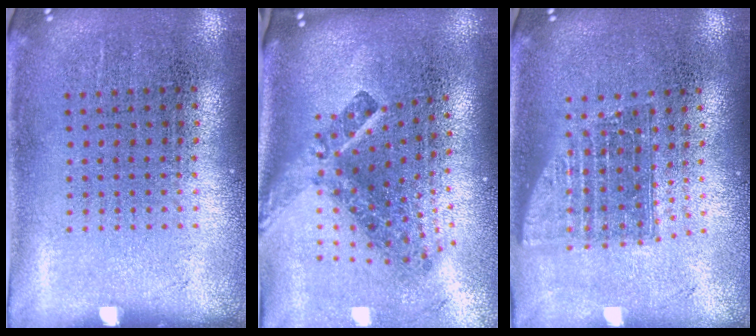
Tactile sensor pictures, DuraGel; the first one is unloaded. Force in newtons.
{"total": 2.8, "press": 1.7, "slide": 2.2}
{"total": 1.5, "press": 1.2, "slide": 1.0}